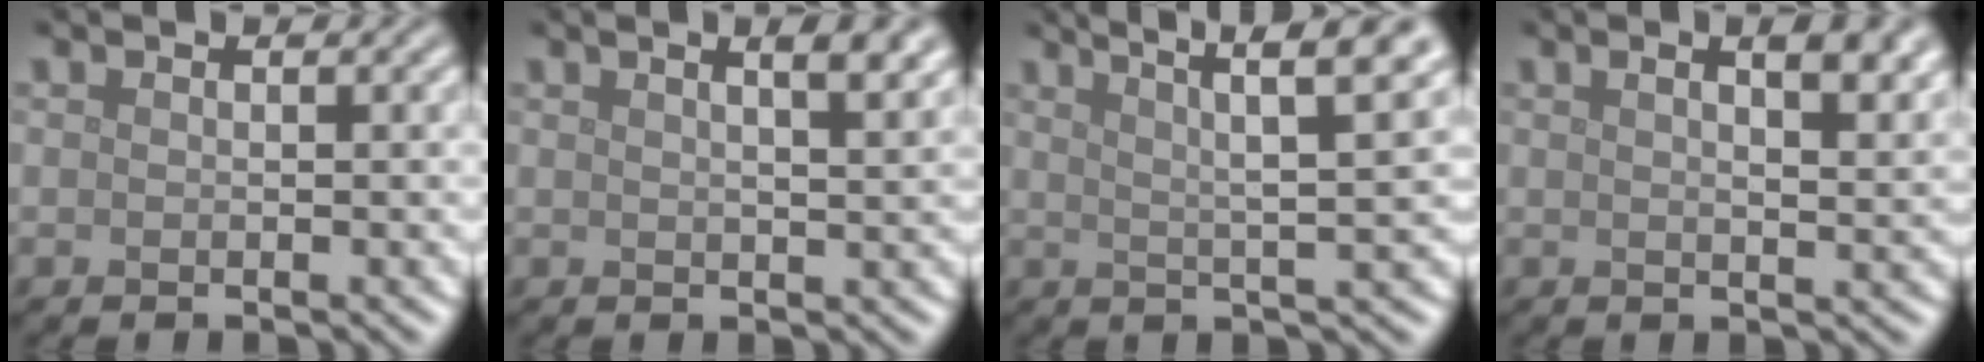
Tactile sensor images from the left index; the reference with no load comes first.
{"total": 4.7, "force": [2.6, 1.9, 3.4], "torque": [-0.015, 0.026, 0.010]}
{"total": 7.2, "force": [4.3, 1.2, 5.7], "torque": [-0.083, 0.025, 0.055]}
{"total": 5.8, "force": [2.7, 2.0, 4.7], "torque": [-0.040, 0.020, 0.017]}